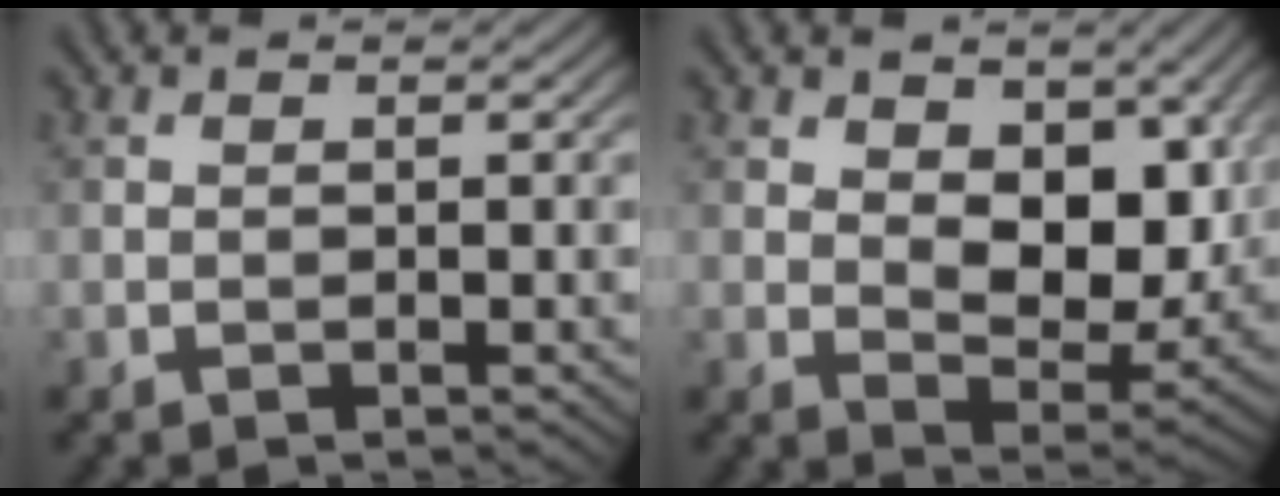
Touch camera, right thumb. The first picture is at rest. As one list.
[{"total": 10.5, "force": [2.6, 6.2, 8.1], "torque": [-0.141, -0.016, 0.042]}]